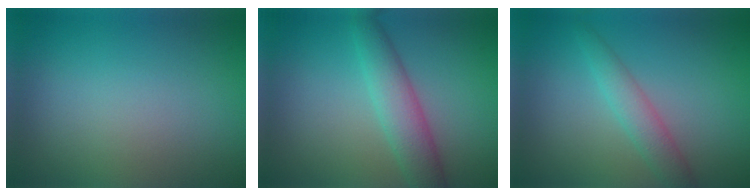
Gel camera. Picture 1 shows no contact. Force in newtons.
{"total": 3.9, "press": 3.9, "slide": 0.2}
{"total": 2.6, "press": 2.6, "slide": 0.0}